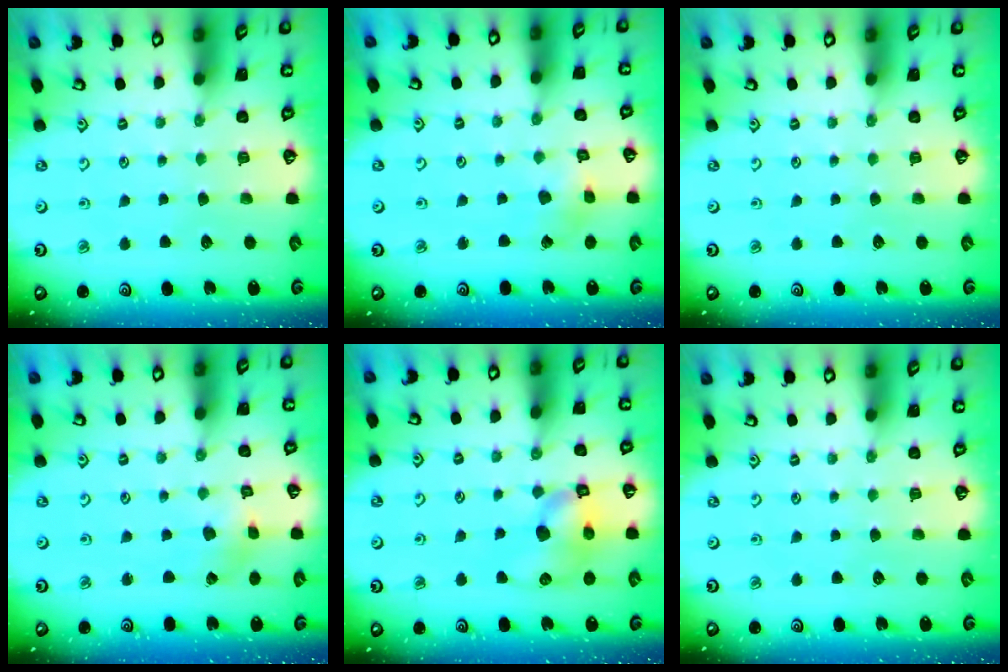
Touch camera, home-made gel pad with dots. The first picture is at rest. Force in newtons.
{"total": 3.1, "press": 3.1, "slide": 0.2}
{"total": 0.0}
{"total": 1.5, "press": 1.5, "slide": 0.3}
{"total": 11.3, "press": 11.2, "slide": 1.6}
{"total": 0.0}